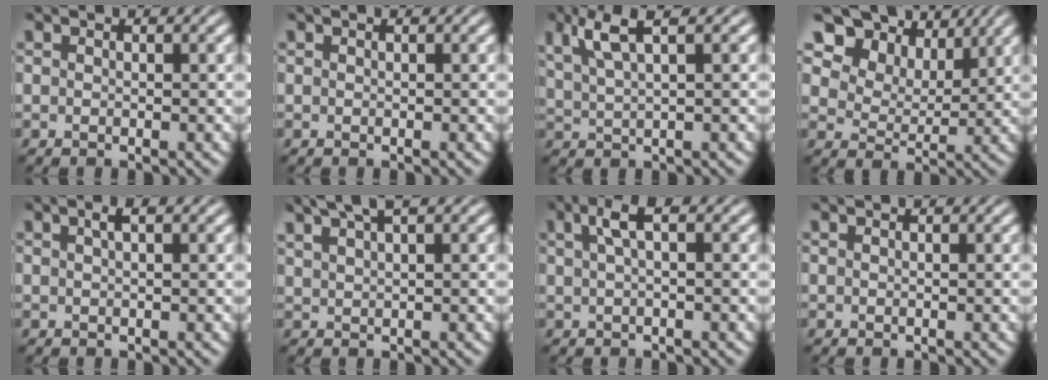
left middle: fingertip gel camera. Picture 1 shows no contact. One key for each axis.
{"total": 0.0}
{"total": 4.0, "fx": 2.4, "fy": 0.9, "fz": 3.0, "tx": -0.060, "ty": 0.009, "tz": 0.049}
{"total": 11.0, "fx": 7.0, "fy": 6.9, "fz": 5.1, "tx": -0.114, "ty": -0.007, "tz": 0.137}
{"total": 1.2, "fx": 0.6, "fy": 0.2, "fz": 1.0, "tx": -0.021, "ty": 0.006, "tz": 0.011}
{"total": 3.1, "fx": 2.3, "fy": 0.5, "fz": 2.0, "tx": -0.027, "ty": 0.011, "tz": 0.044}
{"total": 2.3, "fx": 0.9, "fy": 0.6, "fz": 2.0, "tx": -0.038, "ty": 0.008, "tz": 0.015}
{"total": 0.0}